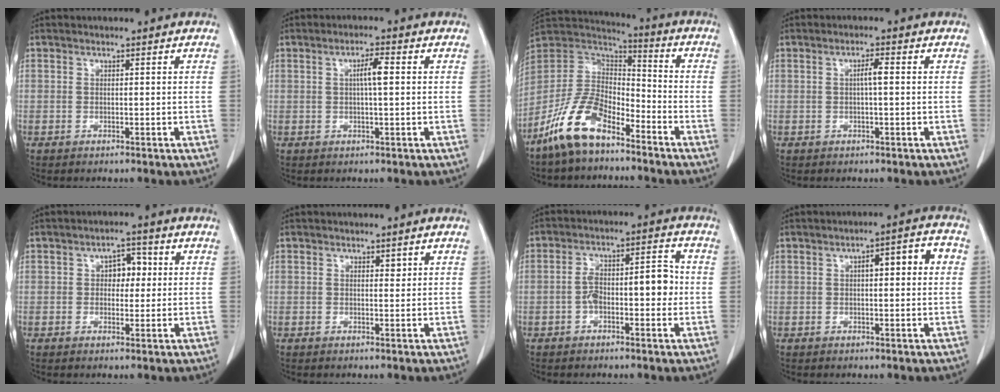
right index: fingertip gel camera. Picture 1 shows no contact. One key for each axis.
{"total": 3.2, "fx": 0.4, "fy": 0.2, "fz": 3.2, "tx": -0.056, "ty": 0.004, "tz": 0.006}
{"total": 13.1, "fx": -8.8, "fy": 5.6, "fz": 7.9, "tx": -0.168, "ty": 0.015, "tz": -0.175}
{"total": 2.0, "fx": 0.1, "fy": 0.1, "fz": 2.0, "tx": -0.035, "ty": 0.004, "tz": 0.001}
{"total": 4.1, "fx": 0.7, "fy": 2.5, "fz": 3.2, "tx": -0.042, "ty": 0.014, "tz": 0.009}
{"total": 0.8, "fx": 0.4, "fy": 0.4, "fz": 0.5, "tx": -0.005, "ty": -0.003, "tz": 0.005}
{"total": 8.1, "fx": -1.1, "fy": 3.2, "fz": 7.4, "tx": -0.121, "ty": 0.038, "tz": -0.016}
{"total": 5.8, "fx": 0.9, "fy": 1.3, "fz": 5.6, "tx": -0.081, "ty": 0.024, "tz": 0.010}